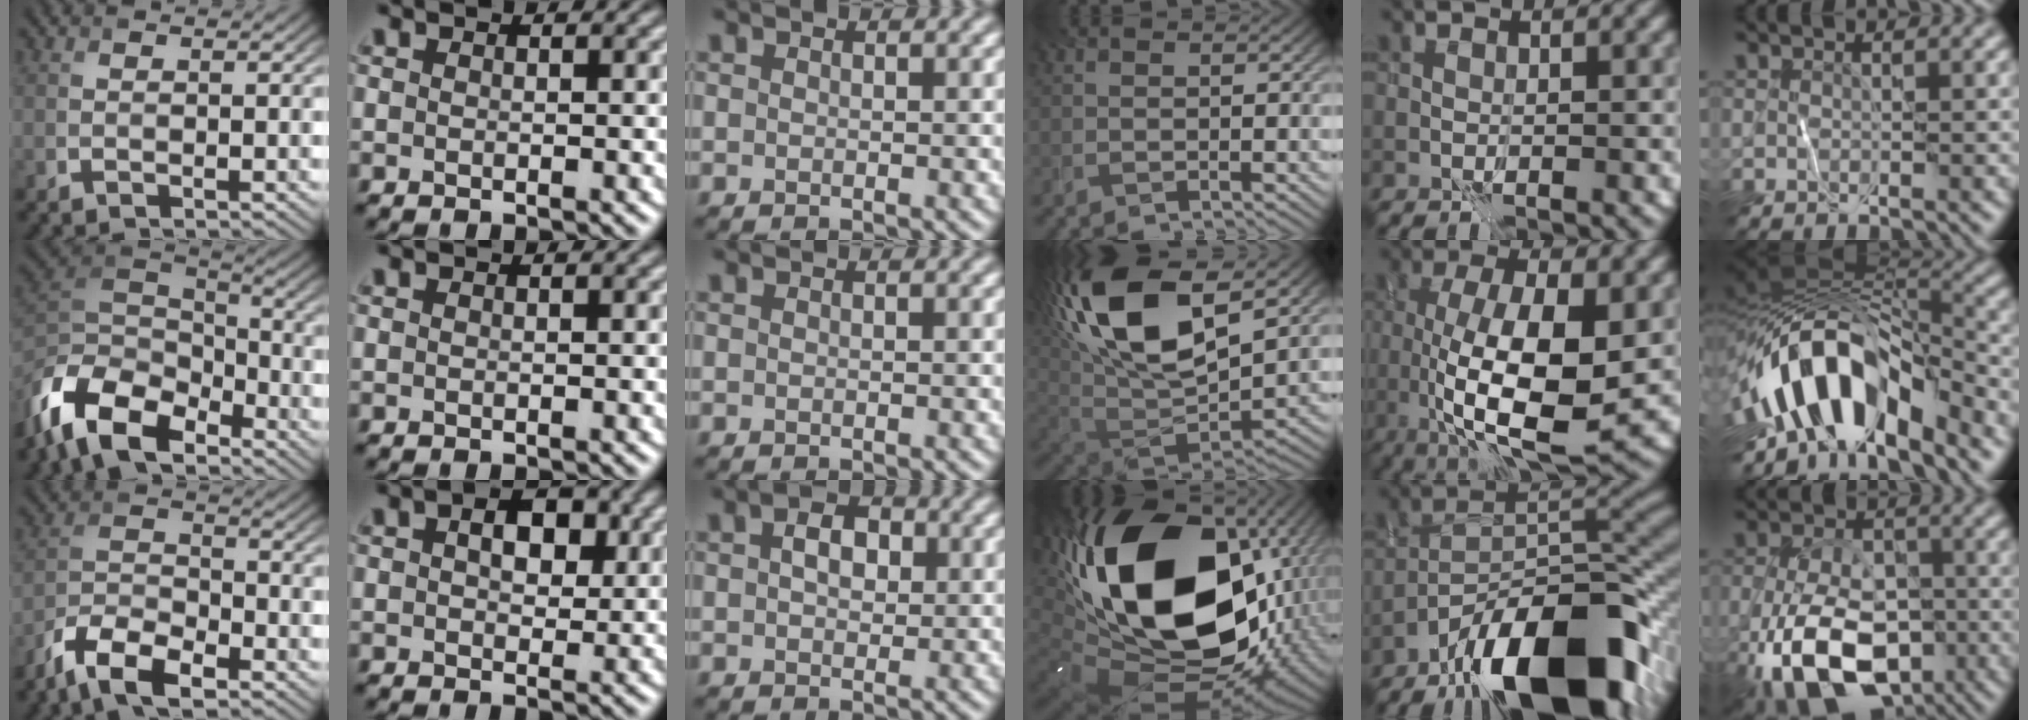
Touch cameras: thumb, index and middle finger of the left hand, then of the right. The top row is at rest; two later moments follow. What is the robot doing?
{"motion": "wipe", "object": "whiteboard"}